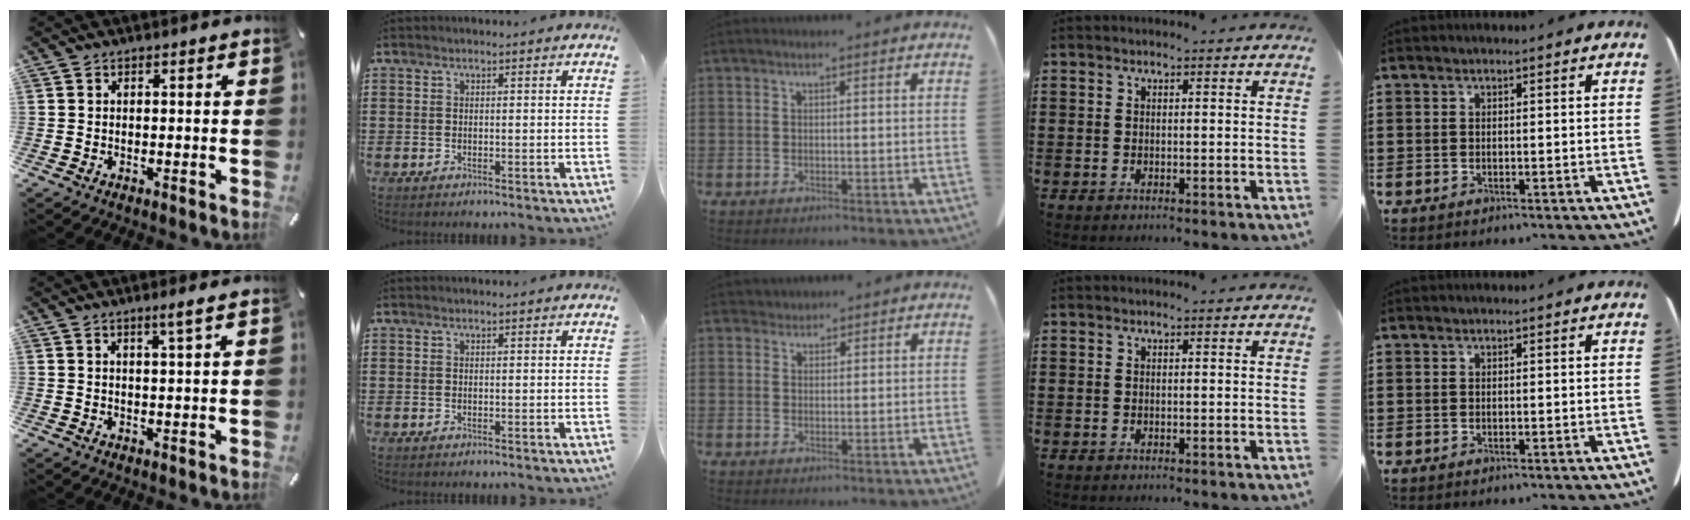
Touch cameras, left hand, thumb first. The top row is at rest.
{"thumb": {"total": 3.2, "force": [1.9, 0.0, 2.6], "torque": [-0.053, -0.002, 0.031]}, "middle": {"total": 1.5, "force": [1.4, 0.7, -0.1], "torque": [-0.004, 0.005, 0.028]}}